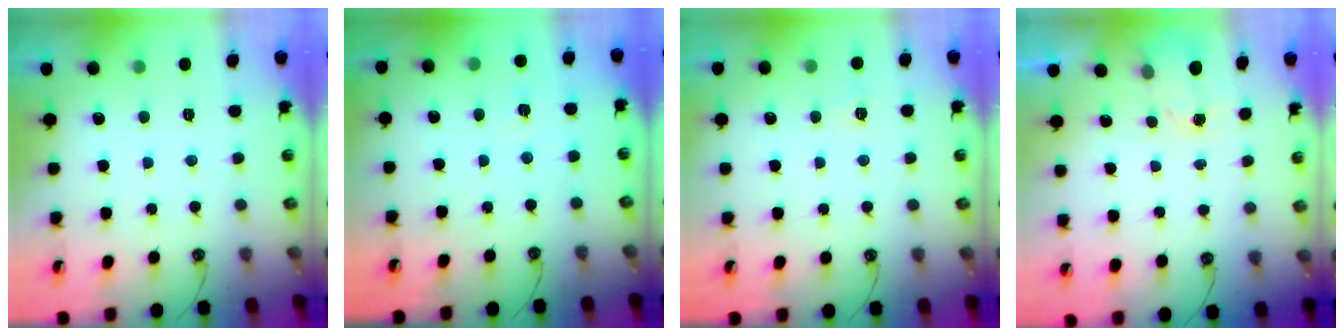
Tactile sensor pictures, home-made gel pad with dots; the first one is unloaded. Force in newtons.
{"total": 2.6, "press": 2.6, "slide": 0.2}
{"total": 2.8, "press": 2.8, "slide": 0.3}
{"total": 1.5, "press": 1.5, "slide": 0.3}